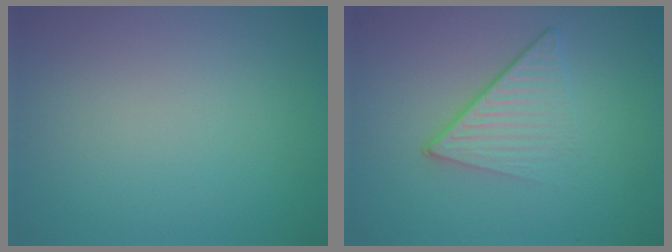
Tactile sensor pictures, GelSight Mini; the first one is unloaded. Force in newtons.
{"total": 4.3, "press": 2.7, "slide": 3.4}